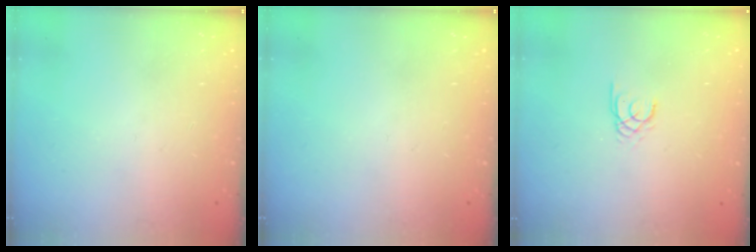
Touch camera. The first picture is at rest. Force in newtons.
{"total": 0.0}
{"total": 1.6, "press": 1.6, "slide": 0.2}